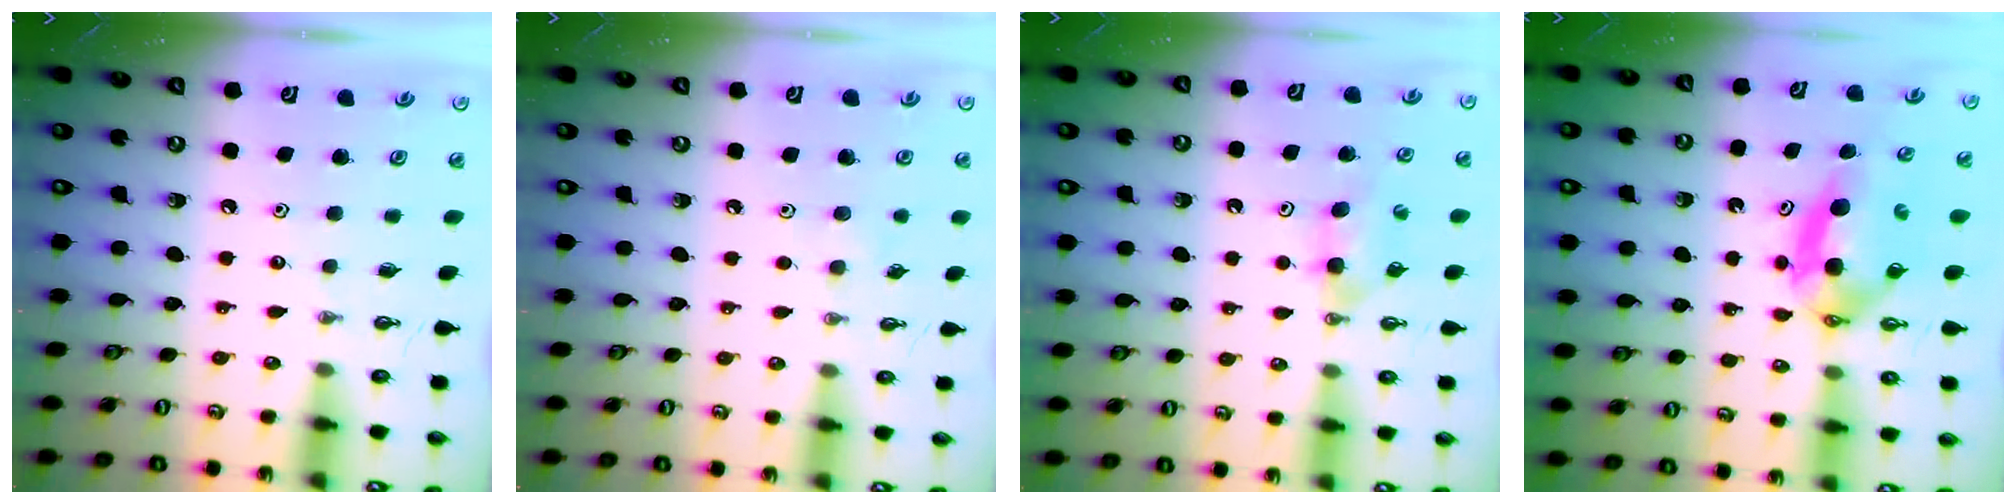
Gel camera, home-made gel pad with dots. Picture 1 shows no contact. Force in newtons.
{"total": 4.4, "press": 4.3, "slide": 0.7}
{"total": 4.7, "press": 4.6, "slide": 1.1}
{"total": 6.1, "press": 5.5, "slide": 2.6}